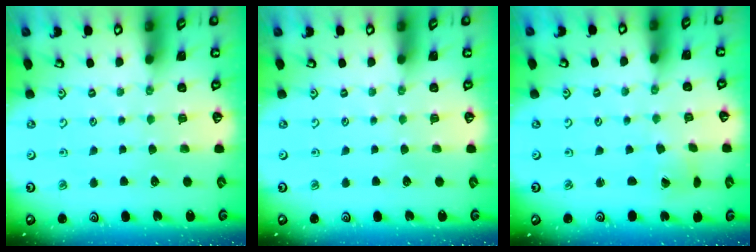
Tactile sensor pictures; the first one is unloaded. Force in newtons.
{"total": 0.0}
{"total": 1.4, "press": 1.4, "slide": 0.3}